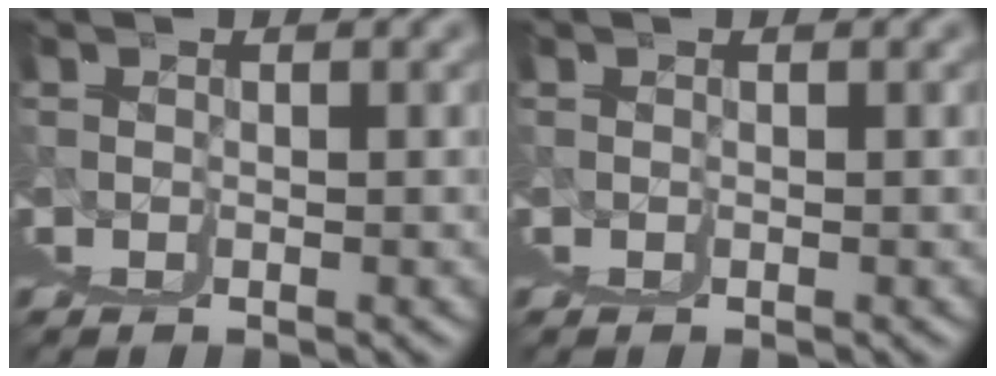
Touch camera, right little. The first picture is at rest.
{"total": 0.0}